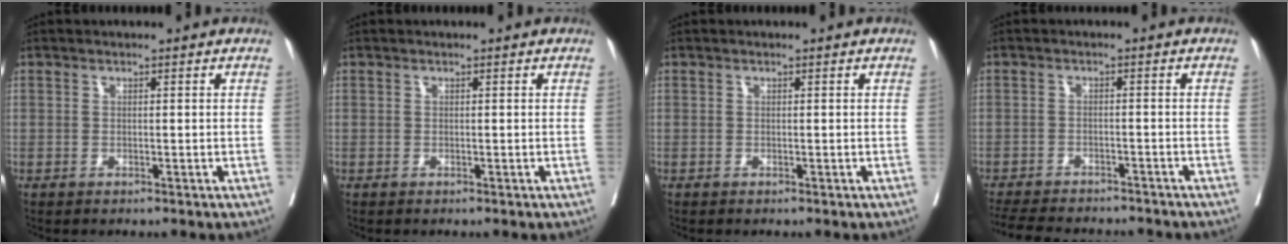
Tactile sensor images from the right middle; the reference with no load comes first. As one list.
[{"total": 0.0}, {"total": 0.0}, {"total": 15.0, "force": [-13.3, 4.2, 5.5], "torque": [-0.125, -0.012, -0.176]}]